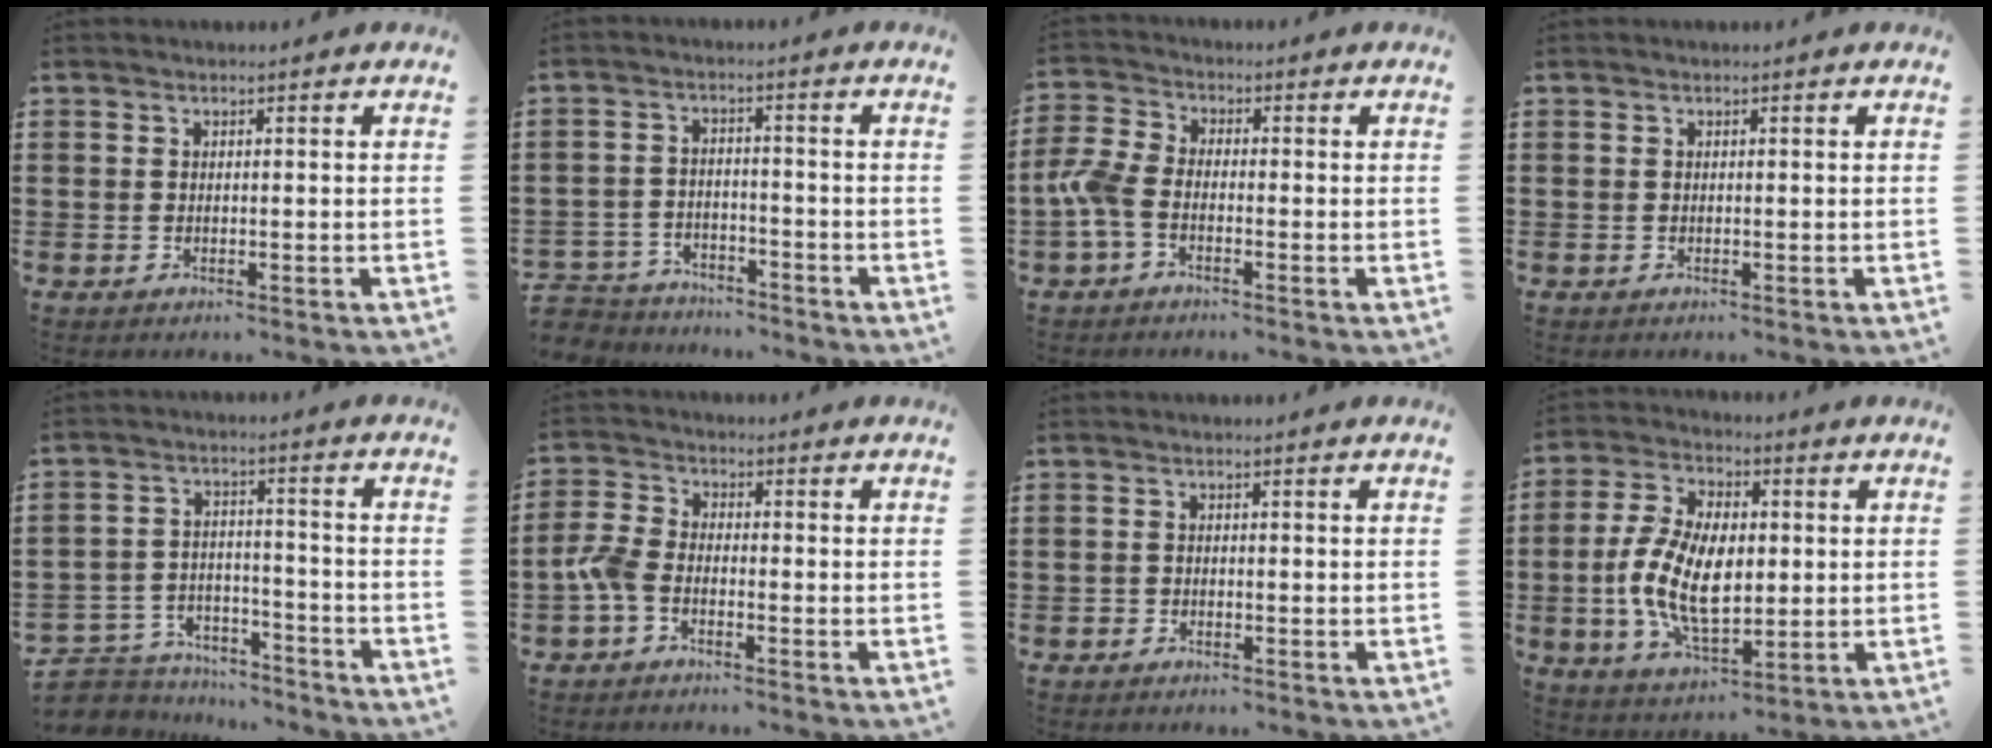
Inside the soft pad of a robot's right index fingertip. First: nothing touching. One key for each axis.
{"total": 3.8, "fx": -3.7, "fy": 0.8, "fz": -0.2, "tx": -0.012, "ty": -0.002, "tz": -0.082}
{"total": 4.6, "fx": -2.3, "fy": 2.2, "fz": 3.3, "tx": -0.100, "ty": -0.006, "tz": -0.057}
{"total": 0.0}
{"total": 5.2, "fx": -5.0, "fy": 1.5, "fz": 0.2, "tx": -0.031, "ty": 0.005, "tz": -0.109}
{"total": 3.7, "fx": -2.0, "fy": 1.8, "fz": 2.6, "tx": -0.076, "ty": 0.000, "tz": -0.047}
{"total": 0.7, "fx": -0.5, "fy": 0.5, "fz": 0.1, "tx": -0.003, "ty": 0.003, "tz": -0.011}
{"total": 11.7, "fx": -0.7, "fy": 6.5, "fz": 9.8, "tx": -0.214, "ty": 0.003, "tz": -0.014}